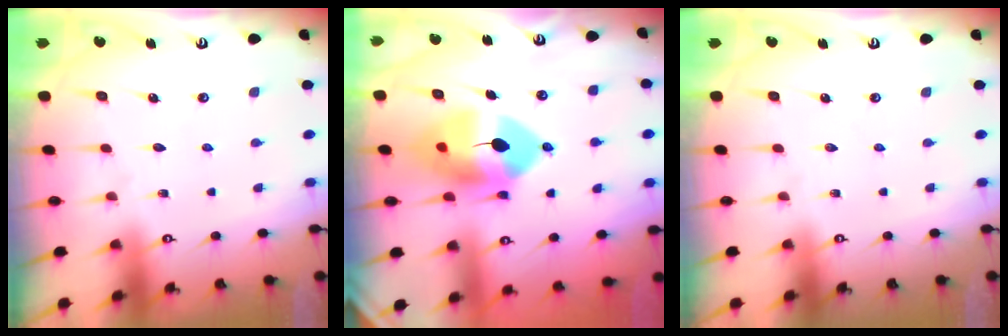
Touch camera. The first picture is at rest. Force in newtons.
{"total": 13.2, "press": 13.0, "slide": 2.1}
{"total": 0.0}